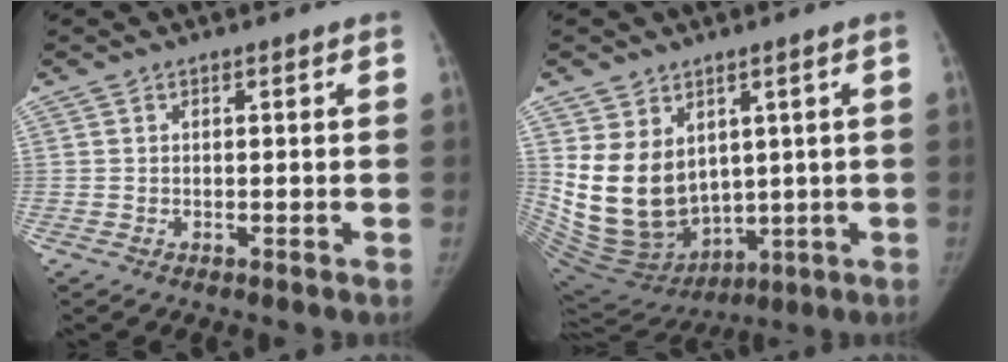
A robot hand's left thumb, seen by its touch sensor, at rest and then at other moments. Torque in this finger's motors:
{"motor_torque": [1.68, 1.68, 1.59, -1.19, 0.33]}